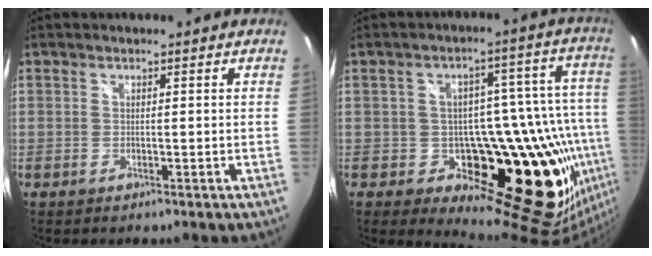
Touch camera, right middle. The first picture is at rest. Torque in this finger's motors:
{"motor_torque": [0.83, -0.79, 0.14, 0.02]}